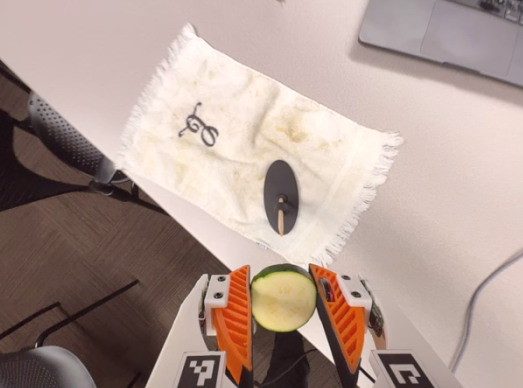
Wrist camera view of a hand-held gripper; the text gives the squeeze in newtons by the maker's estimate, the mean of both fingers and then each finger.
{"total": 9.3, "left": 9.3, "right": 9.3}